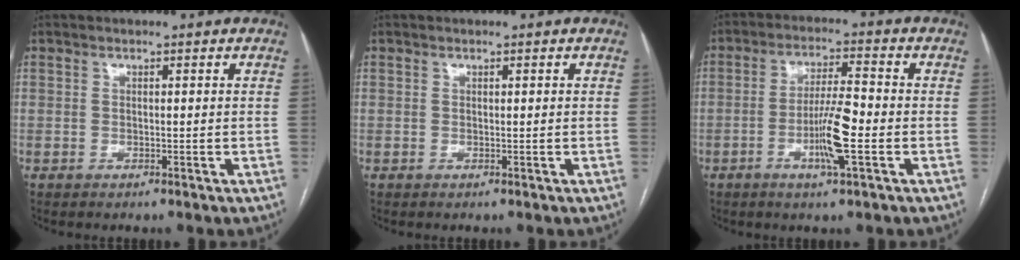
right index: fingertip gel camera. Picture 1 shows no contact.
{"total": 0.0}
{"total": 7.9, "force": [-2.3, 0.3, 7.5], "torque": [-0.141, -0.002, -0.045]}